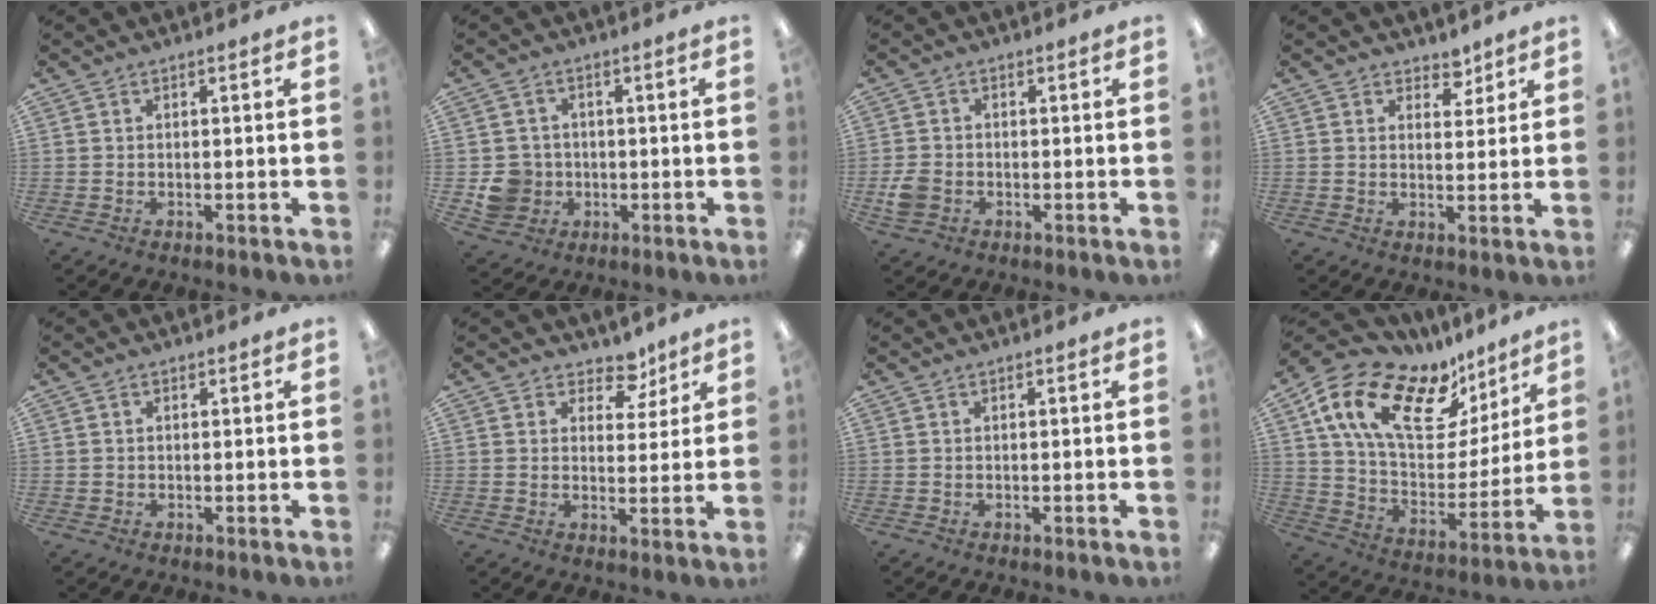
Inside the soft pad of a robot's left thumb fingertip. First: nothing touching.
{"total": 7.4, "force": [-1.1, 7.2, 1.6], "torque": [-0.037, 0.013, -0.013]}
{"total": 4.7, "force": [-1.4, 3.9, 2.3], "torque": [-0.026, 0.005, -0.028]}
{"total": 4.0, "force": [3.0, 2.6, 0.5], "torque": [0.004, -0.018, 0.051]}
{"total": 0.8, "force": [0.2, 0.8, -0.1], "torque": [0.003, 0.005, 0.003]}
{"total": 6.1, "force": [4.1, 3.9, 2.2], "torque": [-0.020, -0.025, 0.070]}
{"total": 0.0}
{"total": 21.4, "force": [13.0, 11.0, 12.9], "torque": [-0.231, -0.061, 0.234]}